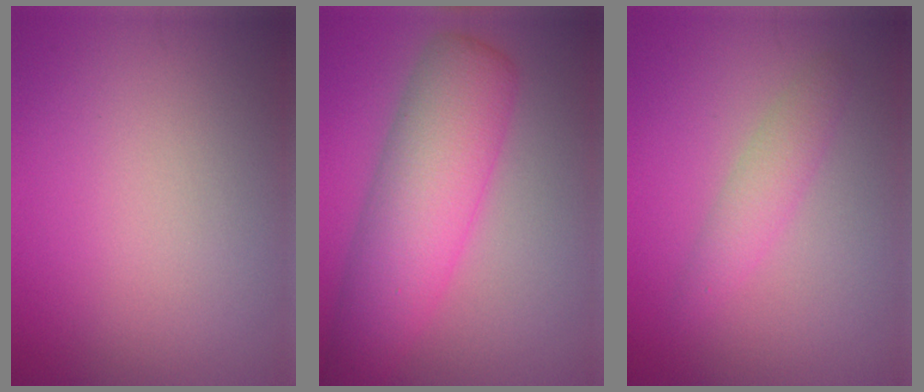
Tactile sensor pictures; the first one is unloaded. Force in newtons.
{"total": 8.0, "press": 8.0, "slide": 0.2}
{"total": 2.1, "press": 2.1, "slide": 0.2}